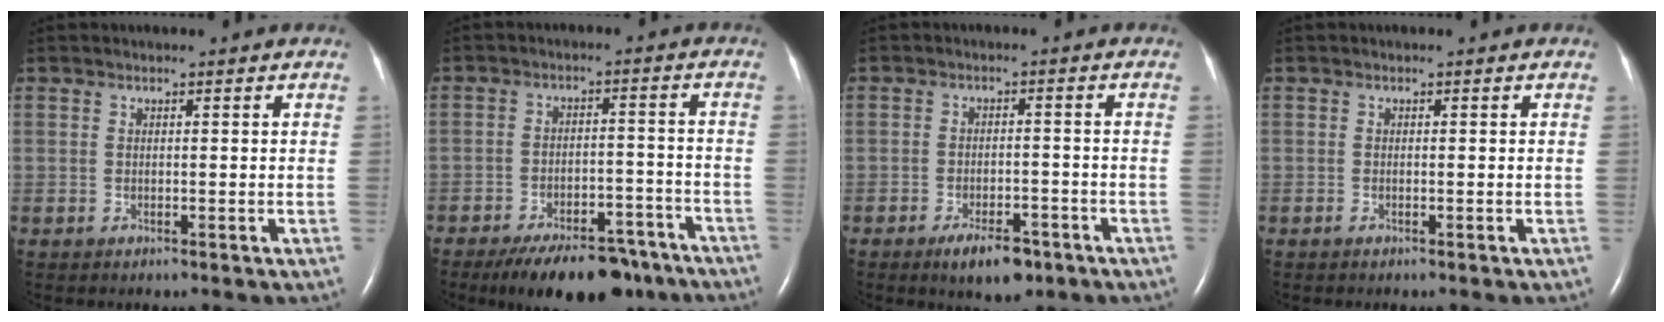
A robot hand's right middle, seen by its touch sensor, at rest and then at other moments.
{"total": 14.2, "force": [-11.2, 5.4, 6.9], "torque": [-0.081, 0.008, -0.161]}
{"total": 6.1, "force": [-4.0, 2.3, 4.0], "torque": [-0.069, -0.003, -0.057]}
{"total": 0.0}